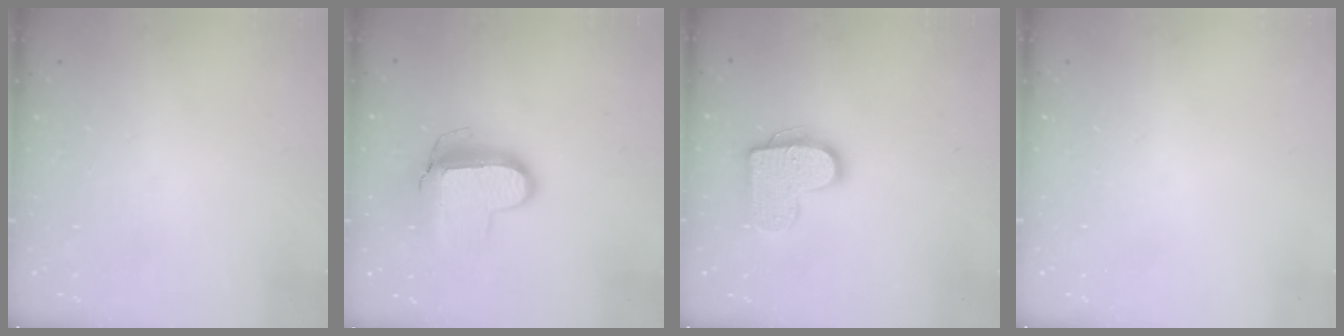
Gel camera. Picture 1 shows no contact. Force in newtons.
{"total": 12.0, "press": 12.0, "slide": 0.7}
{"total": 12.8, "press": 12.8, "slide": 0.6}
{"total": 0.0}